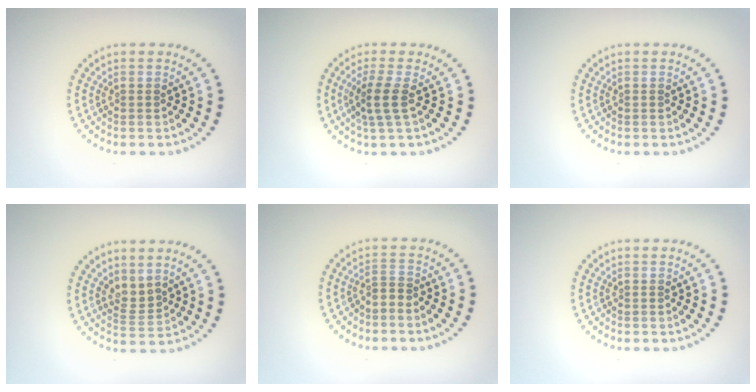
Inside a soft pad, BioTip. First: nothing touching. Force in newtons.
{"total": 2.3, "press": 1.9, "slide": 1.4}
{"total": 0.0}
{"total": 1.8, "press": 1.3, "slide": 1.3}
{"total": 1.2, "press": 0.7, "slide": 1.0}
{"total": 0.0}